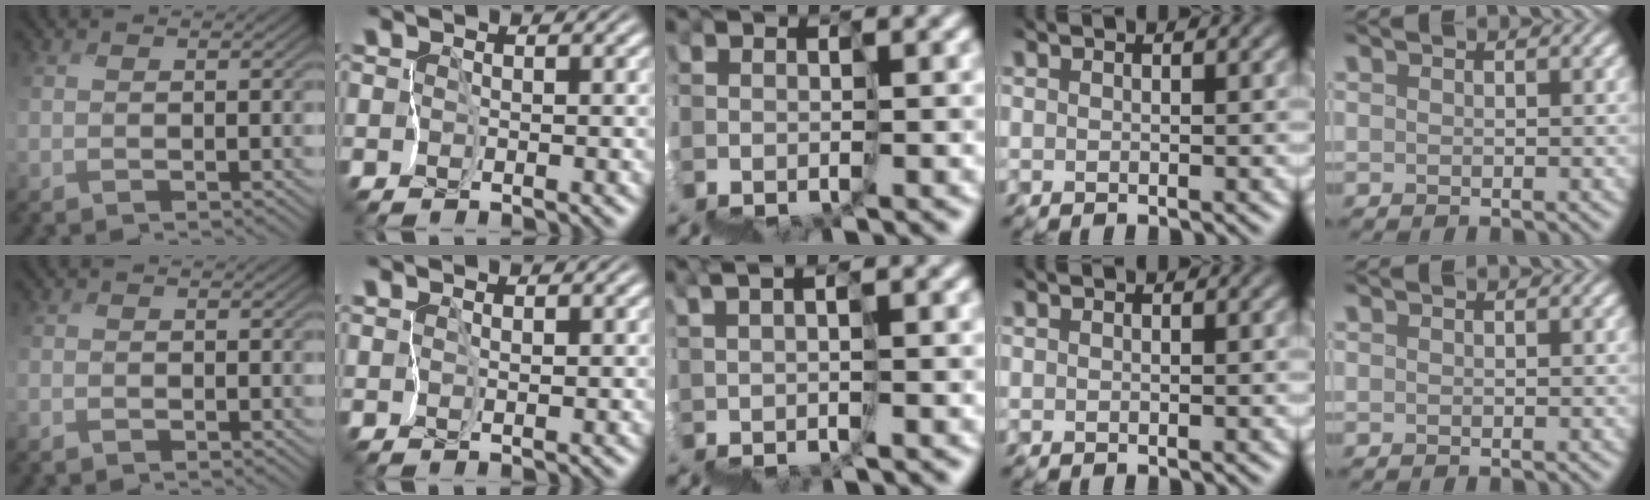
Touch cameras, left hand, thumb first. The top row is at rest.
{"thumb": {"total": 1.1, "force": [-0.8, 0.6, 0.4], "torque": [-0.010, -0.003, -0.016]}, "index": {"total": 0.7, "force": [0.7, 0.0, 0.1], "torque": [-0.001, -0.002, 0.021]}, "middle": {"total": 3.7, "force": [2.2, -2.6, -1.5], "torque": [0.022, 0.026, 0.042]}}